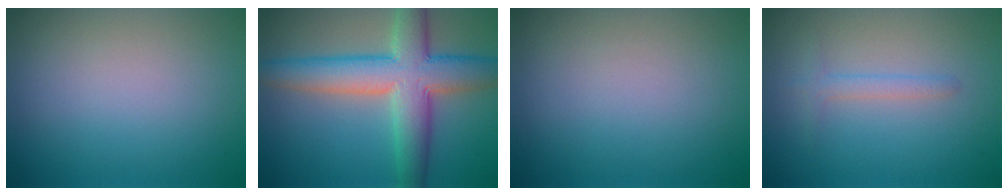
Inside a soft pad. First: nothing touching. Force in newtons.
{"total": 8.9, "press": 8.9, "slide": 0.3}
{"total": 0.0}
{"total": 1.4, "press": 1.4, "slide": 0.1}